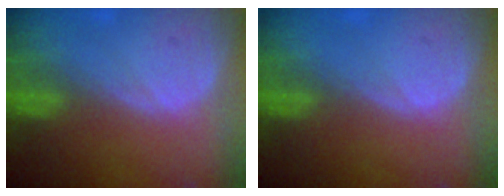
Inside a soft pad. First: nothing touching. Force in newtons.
{"total": 0.0}